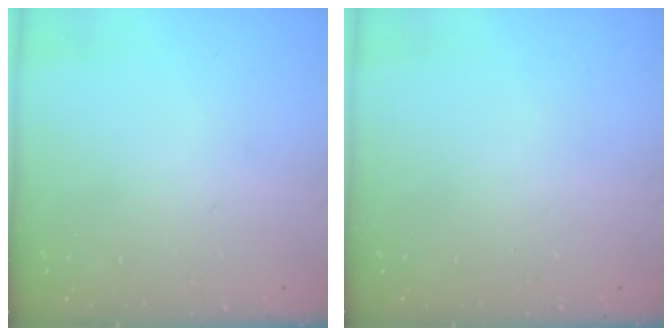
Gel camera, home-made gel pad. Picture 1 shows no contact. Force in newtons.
{"total": 0.0}